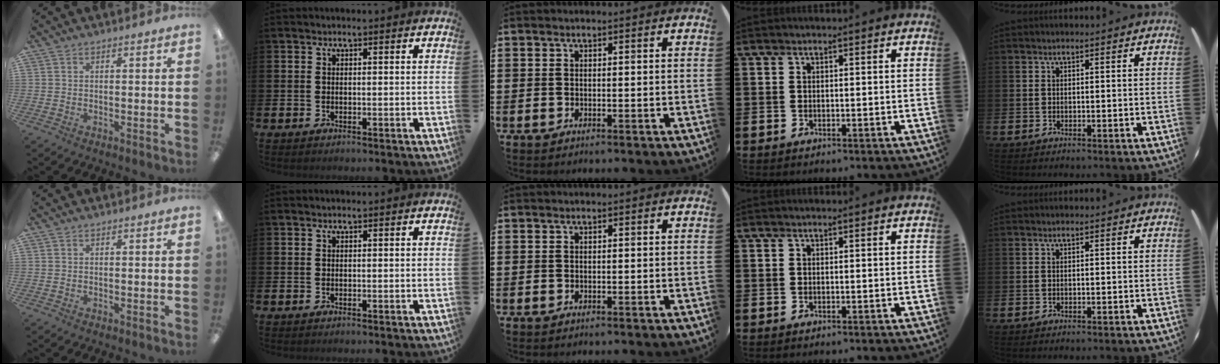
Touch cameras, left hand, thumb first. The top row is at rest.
{}